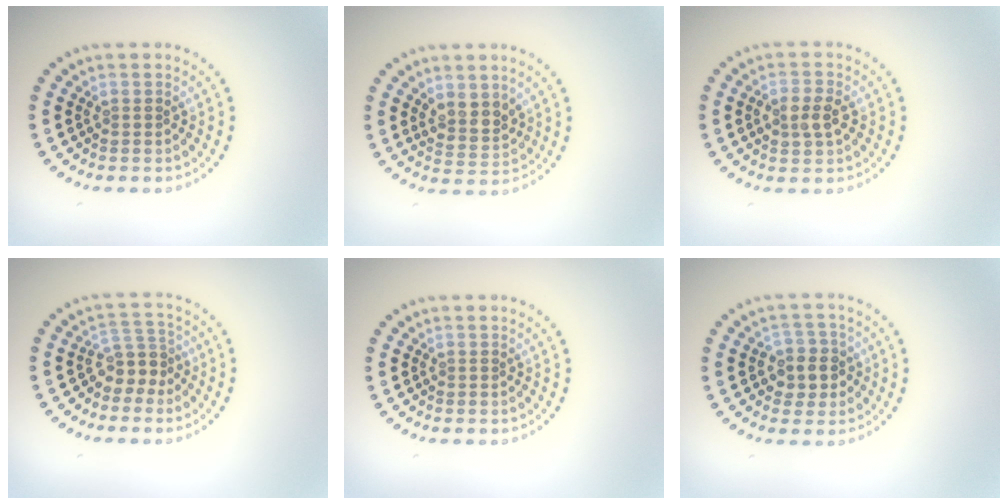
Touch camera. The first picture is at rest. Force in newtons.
{"total": 2.4, "press": 2.2, "slide": 1.1}
{"total": 2.4, "press": 2.4, "slide": 0.4}
{"total": 2.7, "press": 1.9, "slide": 1.9}
{"total": 0.0}
{"total": 2.8, "press": 2.7, "slide": 0.8}